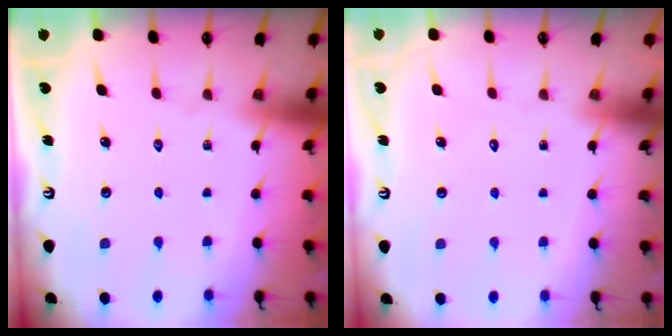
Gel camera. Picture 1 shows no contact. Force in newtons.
{"total": 1.5, "press": 1.5, "slide": 0.0}